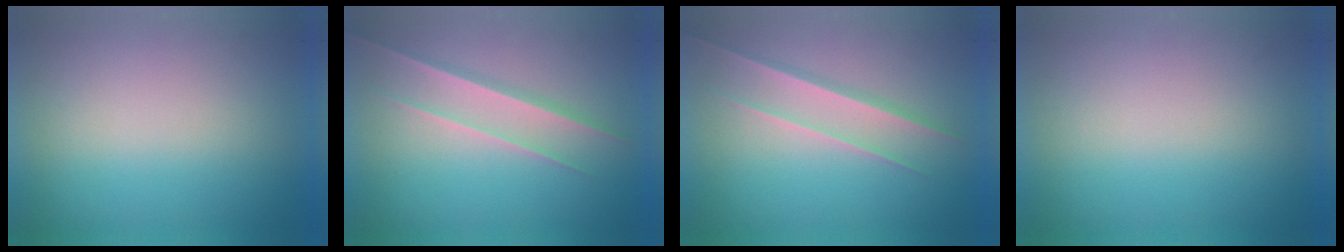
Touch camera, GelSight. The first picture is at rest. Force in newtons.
{"total": 1.5}
{"total": 1.5}
{"total": 0.0}